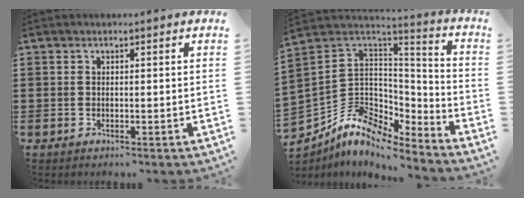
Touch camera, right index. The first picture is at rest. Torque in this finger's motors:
{"motor_torque": [0.03, -0.63, 0.12, 0.01]}